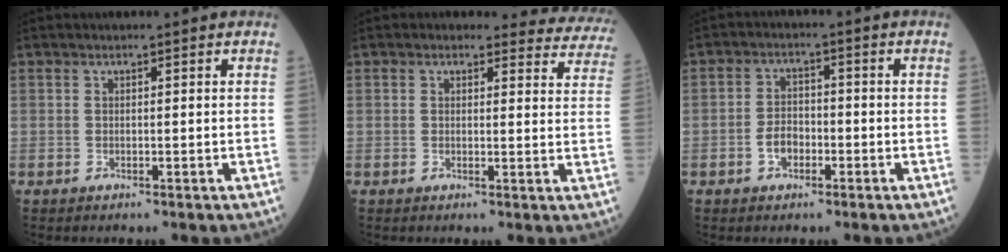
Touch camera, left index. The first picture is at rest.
{"total": 9.7, "force": [9.1, 3.3, 0.6], "torque": [0.042, -0.020, 0.059]}
{"total": 3.8, "force": [-1.5, 2.4, 2.5], "torque": [-0.052, 0.009, -0.030]}